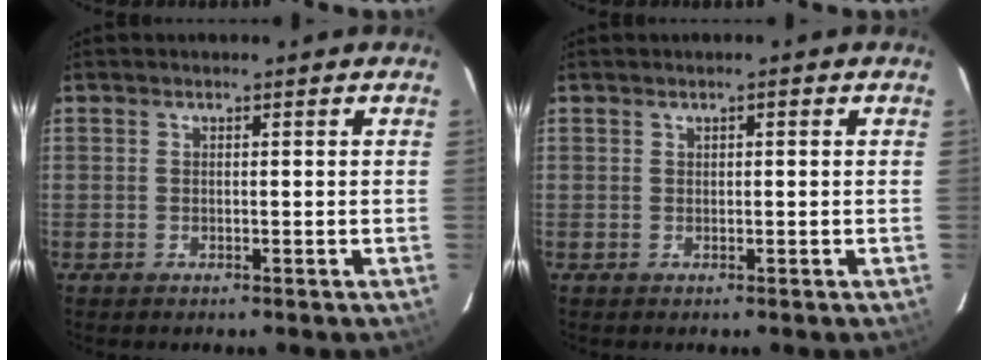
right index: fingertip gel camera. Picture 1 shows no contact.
{"total": 0.6, "force": [0.3, 0.3, 0.4], "torque": [-0.006, 0.005, 0.004]}